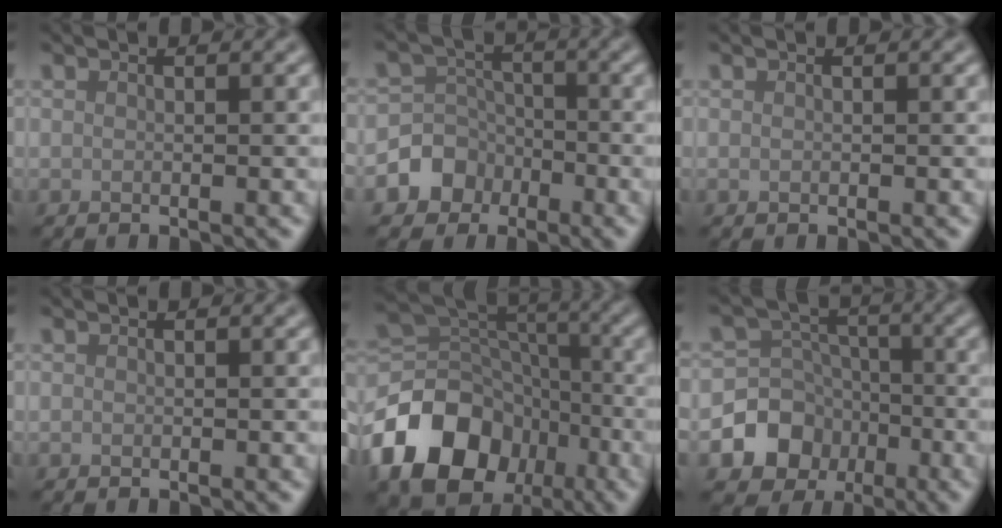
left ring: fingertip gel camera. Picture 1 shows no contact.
{"total": 4.7, "force": [-2.1, 4.1, 0.8], "torque": [0.008, 0.009, -0.068]}
{"total": 0.0}
{"total": 0.0}
{"total": 13.4, "force": [-6.5, 9.5, 6.8], "torque": [-0.148, -0.007, -0.119]}
{"total": 7.3, "force": [-3.2, 6.2, 2.0], "torque": [-0.015, 0.005, -0.083]}